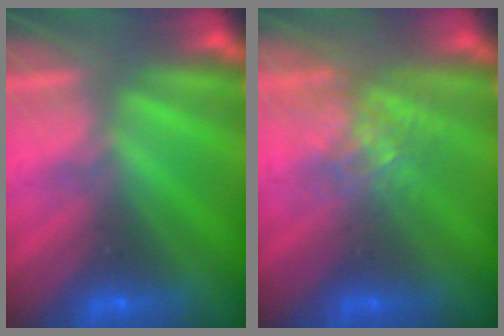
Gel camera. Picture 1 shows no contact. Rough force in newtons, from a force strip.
{"total": 2.7}